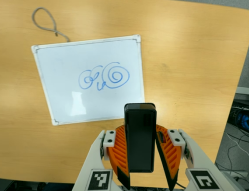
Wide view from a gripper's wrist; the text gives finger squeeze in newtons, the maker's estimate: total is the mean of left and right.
{"total": 6.2, "left": 5.3, "right": 7.1}